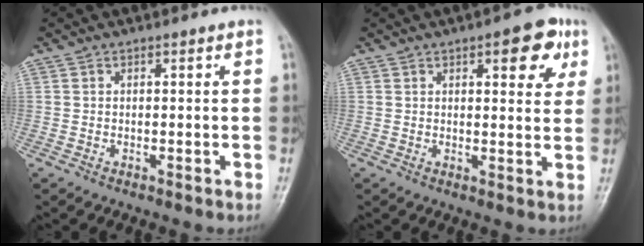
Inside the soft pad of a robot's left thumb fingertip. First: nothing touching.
{"total": 7.8, "force": [3.7, 3.2, 6.1], "torque": [-0.046, -0.010, 0.040]}